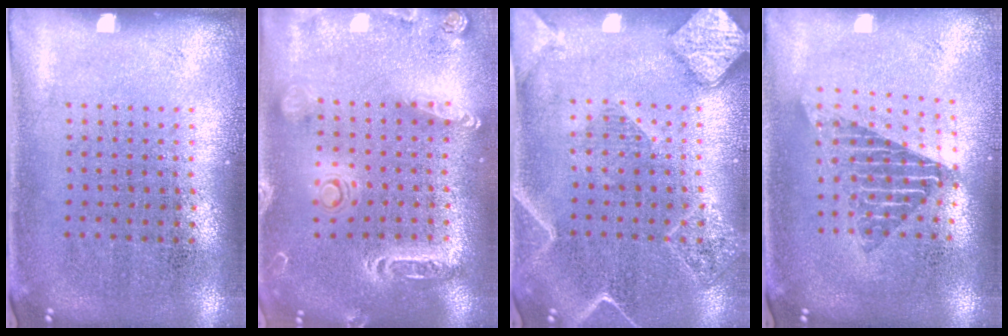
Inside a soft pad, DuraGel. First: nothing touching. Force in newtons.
{"total": 2.0, "press": 1.9, "slide": 0.6}
{"total": 2.4, "press": 2.2, "slide": 0.9}
{"total": 1.7, "press": 1.4, "slide": 1.0}